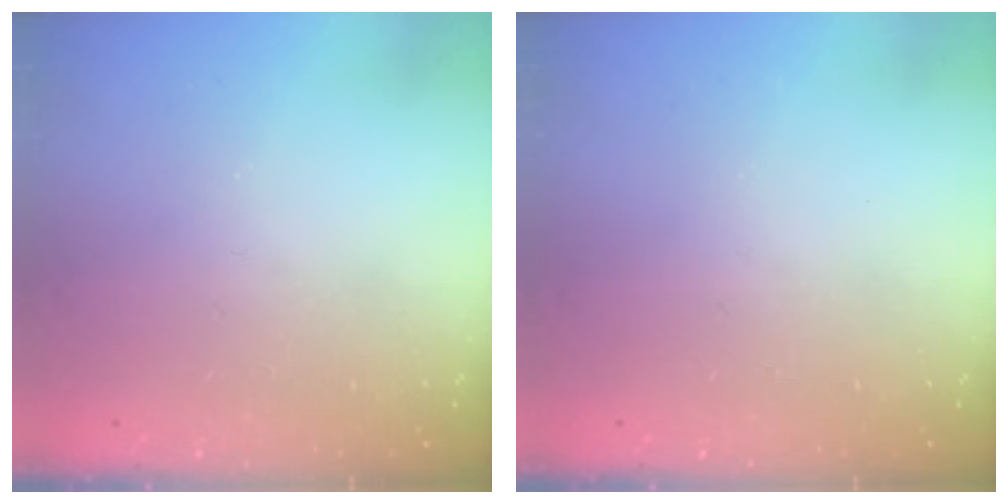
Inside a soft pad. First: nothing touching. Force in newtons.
{"total": 0.0}